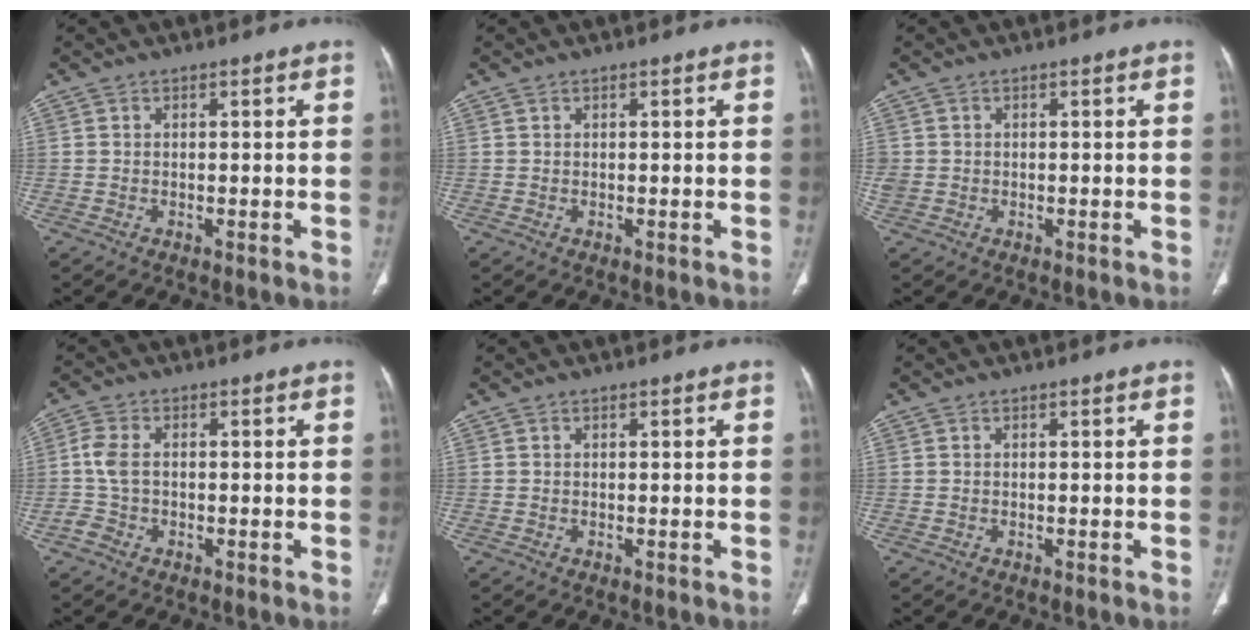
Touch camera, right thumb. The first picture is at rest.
{"total": 0.0}
{"total": 2.1, "force": [0.0, 1.8, 1.0], "torque": [-0.029, 0.006, 0.005]}
{"total": 3.7, "force": [-0.6, 2.5, 2.7], "torque": [-0.067, 0.008, -0.018]}
{"total": 0.0}
{"total": 0.0}